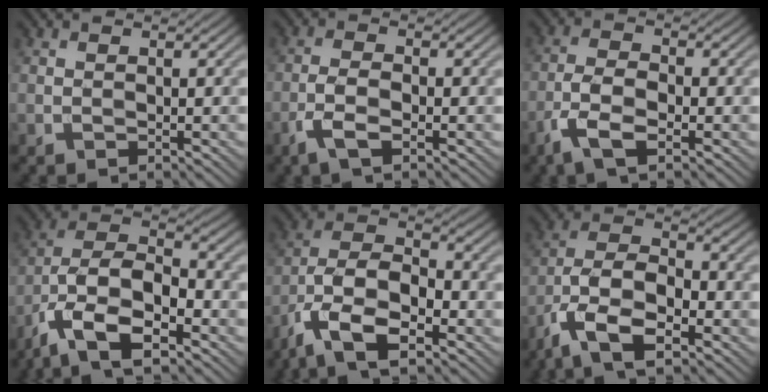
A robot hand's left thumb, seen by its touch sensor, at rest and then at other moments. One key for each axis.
{"total": 3.8, "fx": -2.1, "fy": 1.2, "fz": 3.0, "tx": -0.071, "ty": 0.001, "tz": -0.048}
{"total": 5.5, "fx": -3.0, "fy": 2.1, "fz": 4.2, "tx": -0.098, "ty": -0.004, "tz": -0.067}
{"total": 12.5, "fx": -7.0, "fy": 5.5, "fz": 8.8, "tx": -0.180, "ty": -0.007, "tz": -0.145}
{"total": 11.4, "fx": -6.5, "fy": 4.9, "fz": 7.9, "tx": -0.159, "ty": -0.003, "tz": -0.137}
{"total": 10.3, "fx": -6.0, "fy": 4.2, "fz": 7.3, "tx": -0.145, "ty": -0.004, "tz": -0.125}